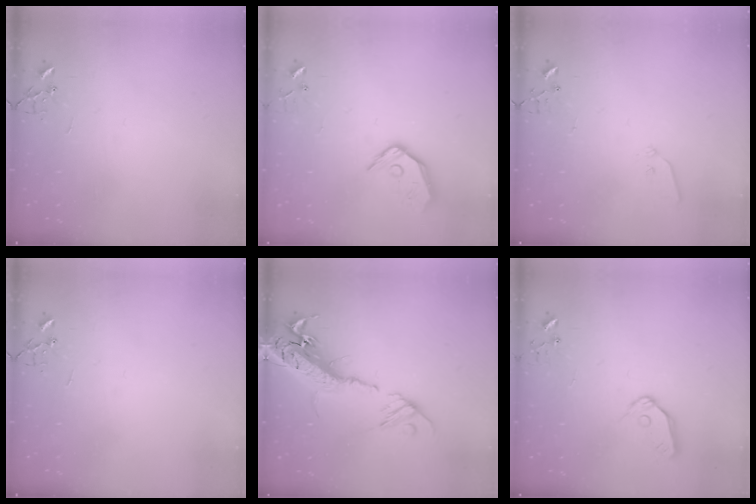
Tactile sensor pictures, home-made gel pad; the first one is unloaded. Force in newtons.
{"total": 12.4, "press": 12.2, "slide": 2.1}
{"total": 4.4, "press": 4.4, "slide": 0.7}
{"total": 0.0}
{"total": 23.7, "press": 23.1, "slide": 5.3}
{"total": 8.9, "press": 8.9, "slide": 1.0}